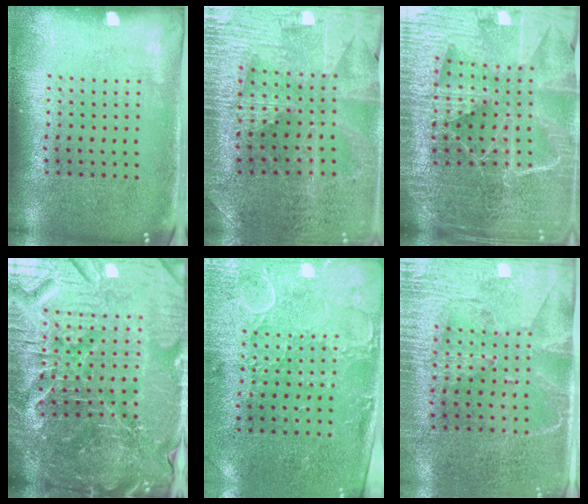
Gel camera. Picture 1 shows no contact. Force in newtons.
{"total": 3.1, "press": 3.0, "slide": 0.4}
{"total": 6.3, "press": 5.5, "slide": 3.1}
{"total": 7.1, "press": 6.3, "slide": 3.2}
{"total": 2.9, "press": 2.4, "slide": 1.7}
{"total": 2.9, "press": 2.6, "slide": 1.4}